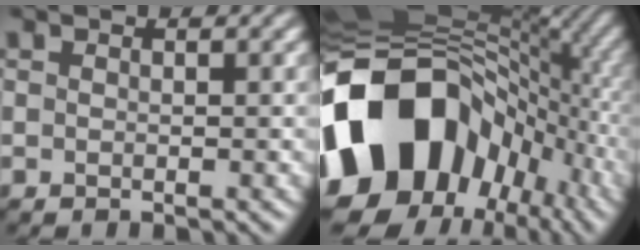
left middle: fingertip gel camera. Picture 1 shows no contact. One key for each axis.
{"total": 19.2, "fx": -3.4, "fy": 14.9, "fz": 11.7, "tx": -0.232, "ty": 0.002, "tz": -0.067}